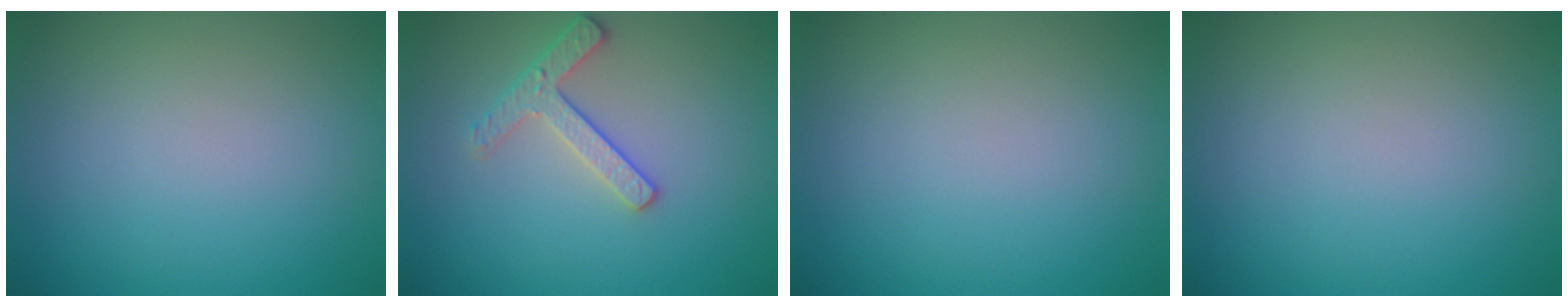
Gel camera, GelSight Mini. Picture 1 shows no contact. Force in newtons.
{"total": 2.5, "press": 2.4, "slide": 0.5}
{"total": 0.0}
{"total": 0.0}